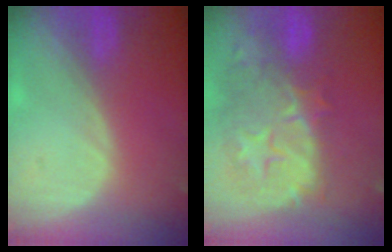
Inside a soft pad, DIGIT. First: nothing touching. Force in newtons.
{"total": 12.2, "press": 11.0, "slide": 5.2}